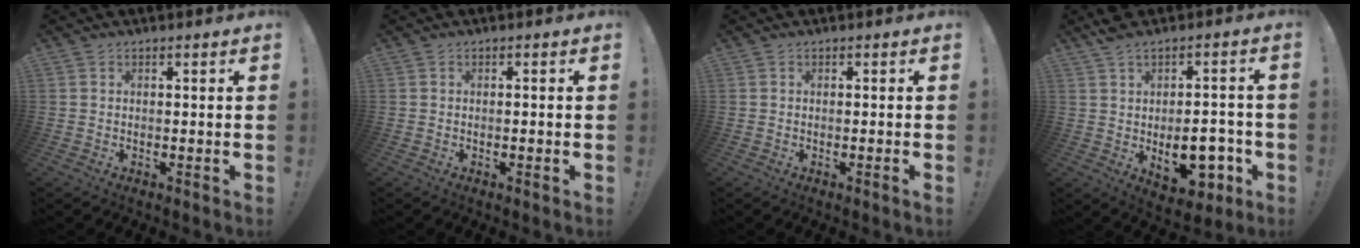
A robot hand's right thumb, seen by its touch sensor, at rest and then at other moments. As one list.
[{"total": 0.9, "force": [-0.5, 0.0, 0.8], "torque": [-0.021, 0.002, -0.007]}, {"total": 1.0, "force": [-0.4, -0.4, 0.8], "torque": [-0.021, 0.001, -0.008]}, {"total": 14.3, "force": [-2.0, 7.9, 11.7], "torque": [-0.167, 0.018, -0.022]}]